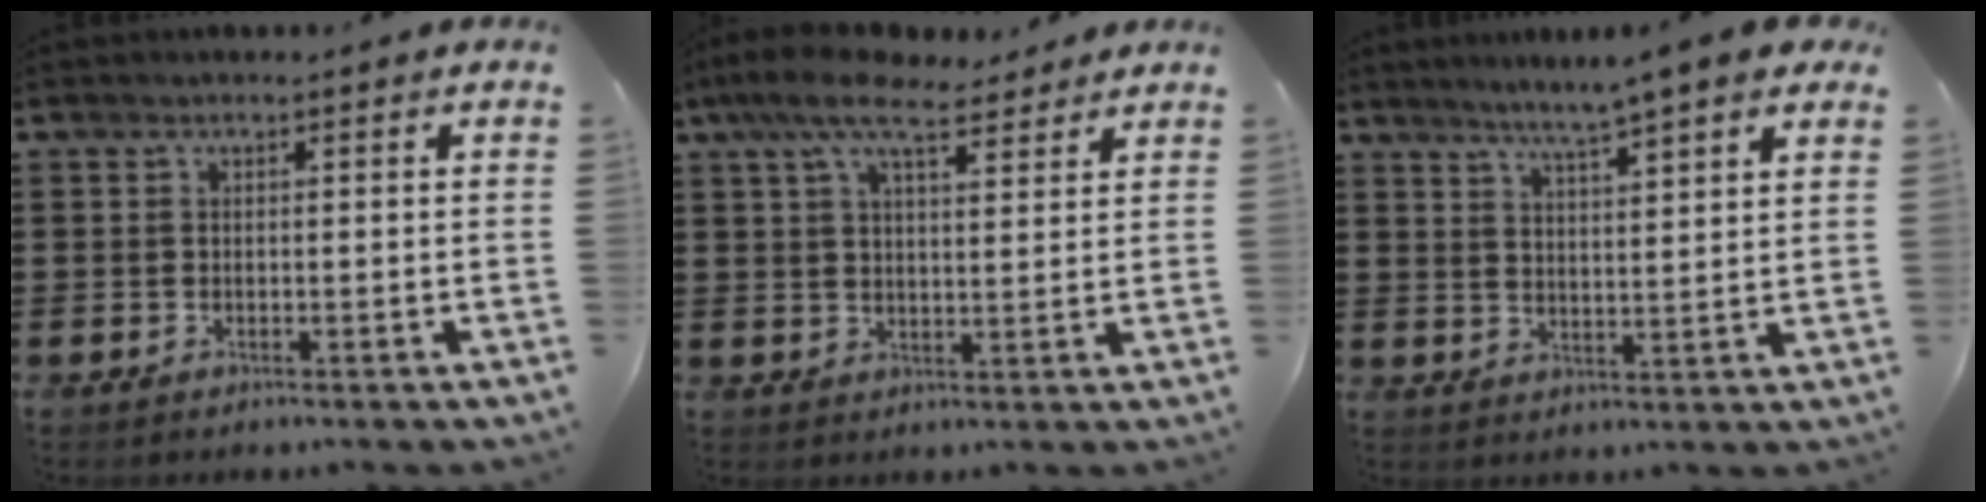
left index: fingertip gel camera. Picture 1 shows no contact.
{"total": 9.1, "force": [6.7, 3.1, 5.3], "torque": [-0.115, -0.007, 0.121]}
{"total": 4.9, "force": [4.3, -0.4, 2.4], "torque": [-0.064, -0.017, 0.070]}